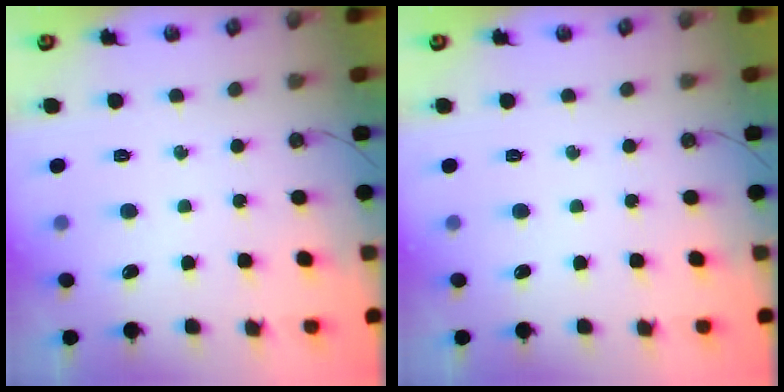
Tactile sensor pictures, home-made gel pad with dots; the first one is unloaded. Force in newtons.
{"total": 0.0}